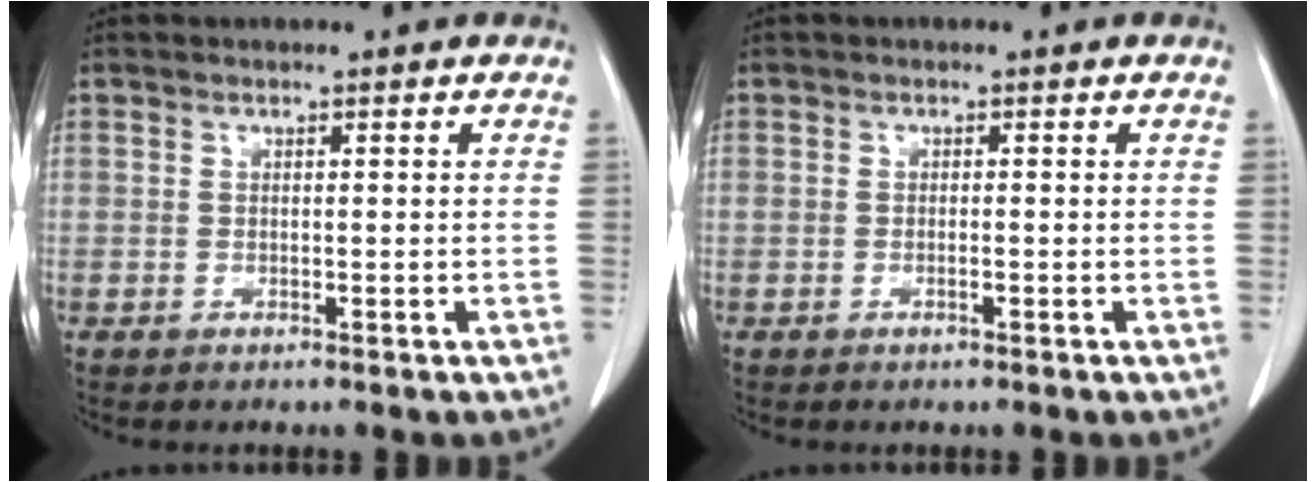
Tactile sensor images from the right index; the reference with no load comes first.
{"total": 0.8, "force": [-0.3, 0.1, 0.7], "torque": [-0.014, 0.000, -0.003]}